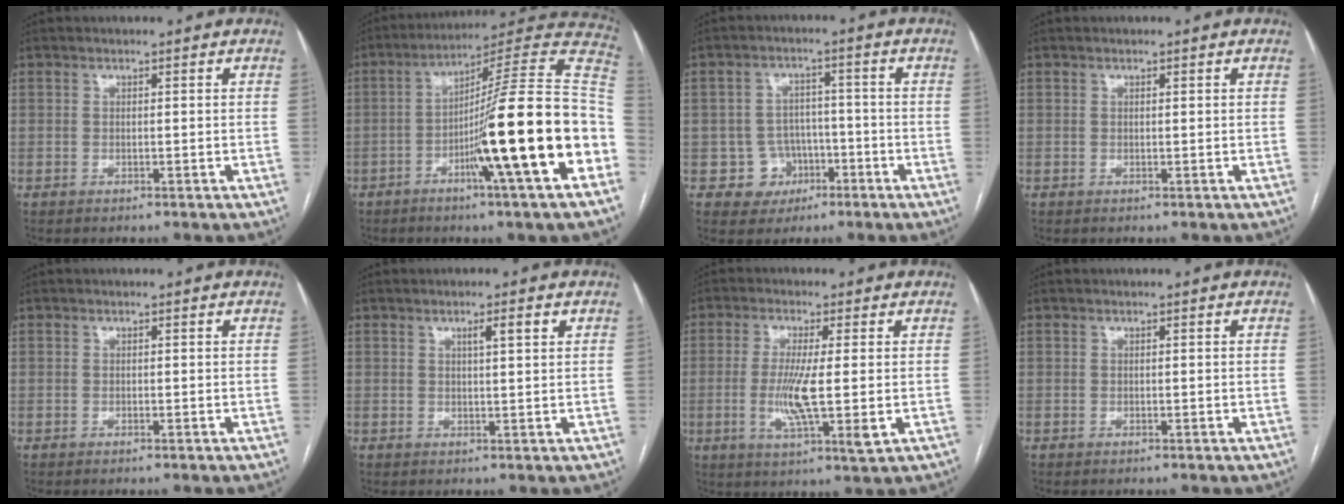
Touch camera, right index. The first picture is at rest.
{"total": 22.3, "force": [-6.4, -1.1, 21.3], "torque": [-0.265, 0.001, -0.113]}
{"total": 5.6, "force": [-2.1, 5.2, 0.3], "torque": [0.006, 0.016, -0.028]}
{"total": 0.0}
{"total": 0.0}
{"total": 2.6, "force": [1.3, 0.2, 2.2], "torque": [-0.039, -0.001, 0.019]}
{"total": 8.7, "force": [-0.8, 0.7, 8.6], "torque": [-0.168, -0.017, -0.017]}
{"total": 0.0}